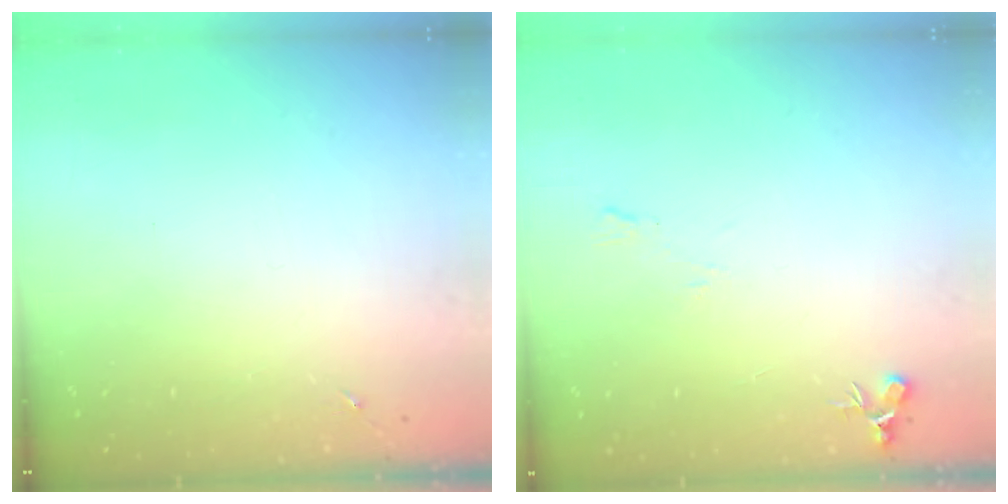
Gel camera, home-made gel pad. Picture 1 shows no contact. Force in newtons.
{"total": 6.9, "press": 6.9, "slide": 0.7}